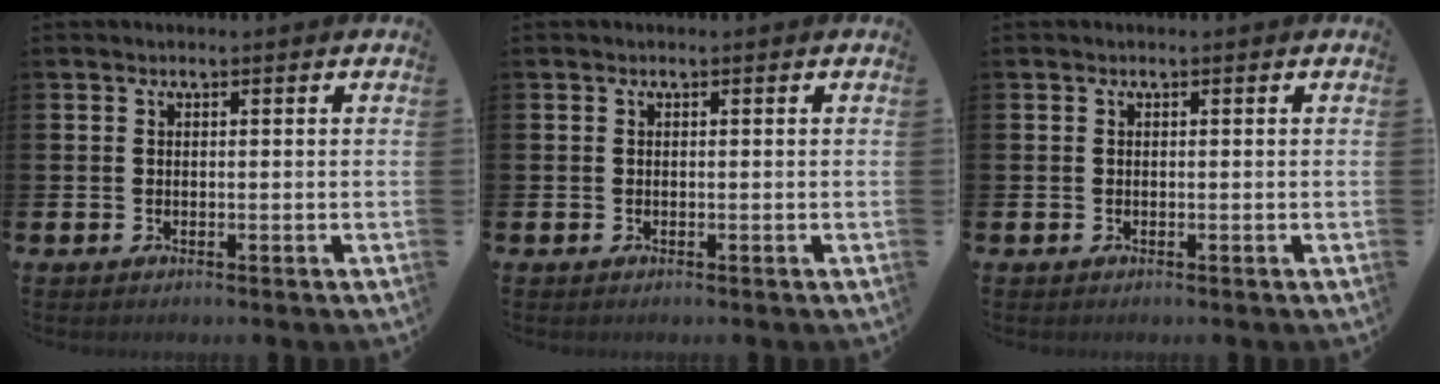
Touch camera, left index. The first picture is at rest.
{"total": 0.0}
{"total": 0.0}